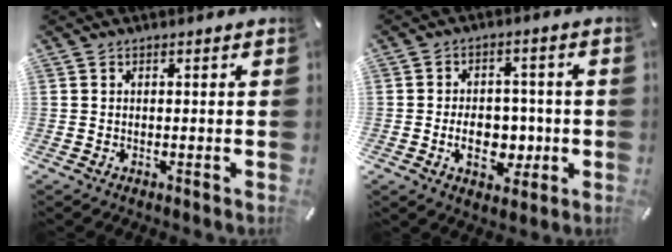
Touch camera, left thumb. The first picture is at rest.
{"total": 9.8, "force": [-2.1, 6.7, 6.9], "torque": [-0.110, 0.004, -0.037]}